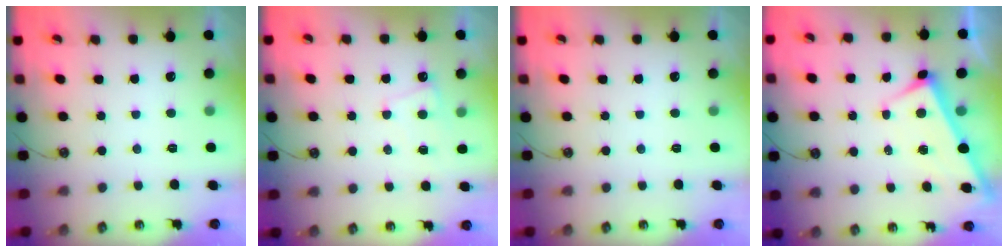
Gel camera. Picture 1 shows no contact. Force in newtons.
{"total": 1.6, "press": 1.5, "slide": 0.4}
{"total": 0.0}
{"total": 3.0, "press": 3.0, "slide": 0.0}